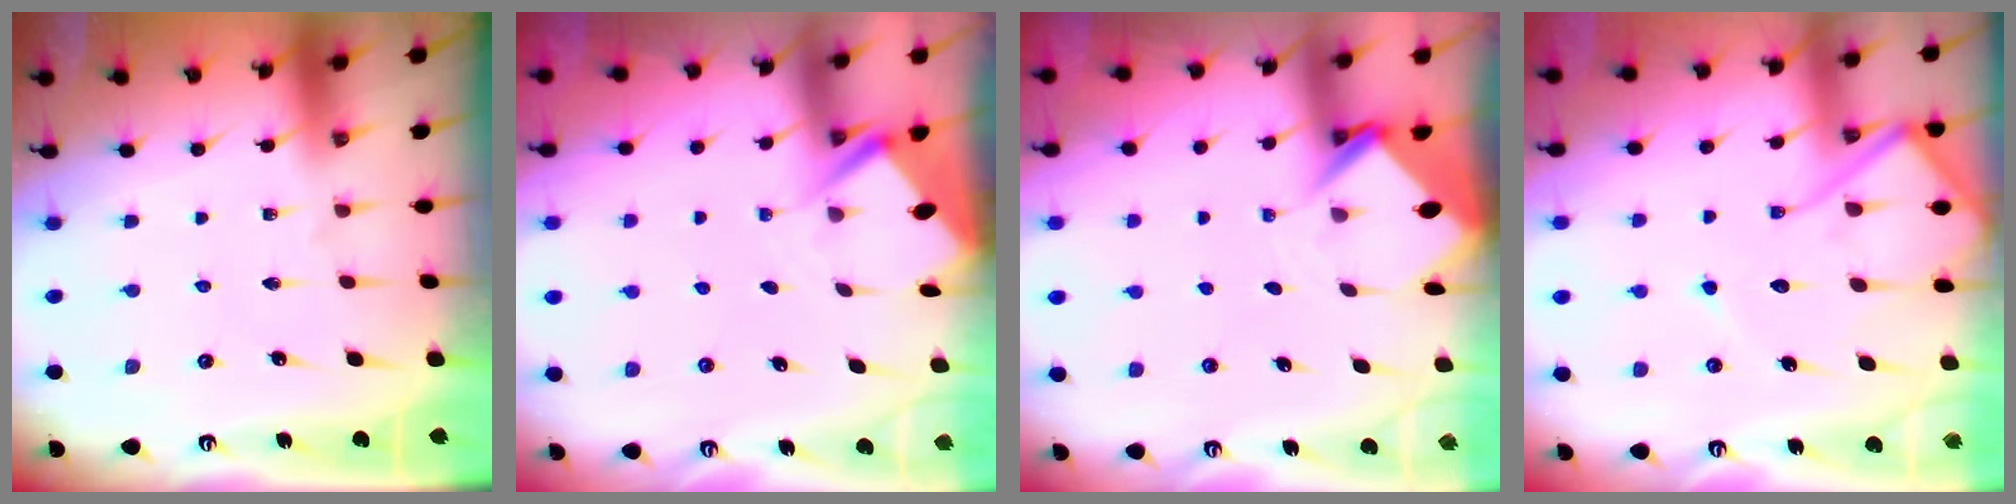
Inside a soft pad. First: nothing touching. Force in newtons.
{"total": 3.0, "press": 2.9, "slide": 0.4}
{"total": 3.9, "press": 3.9, "slide": 0.2}
{"total": 12.5, "press": 12.5, "slide": 1.1}